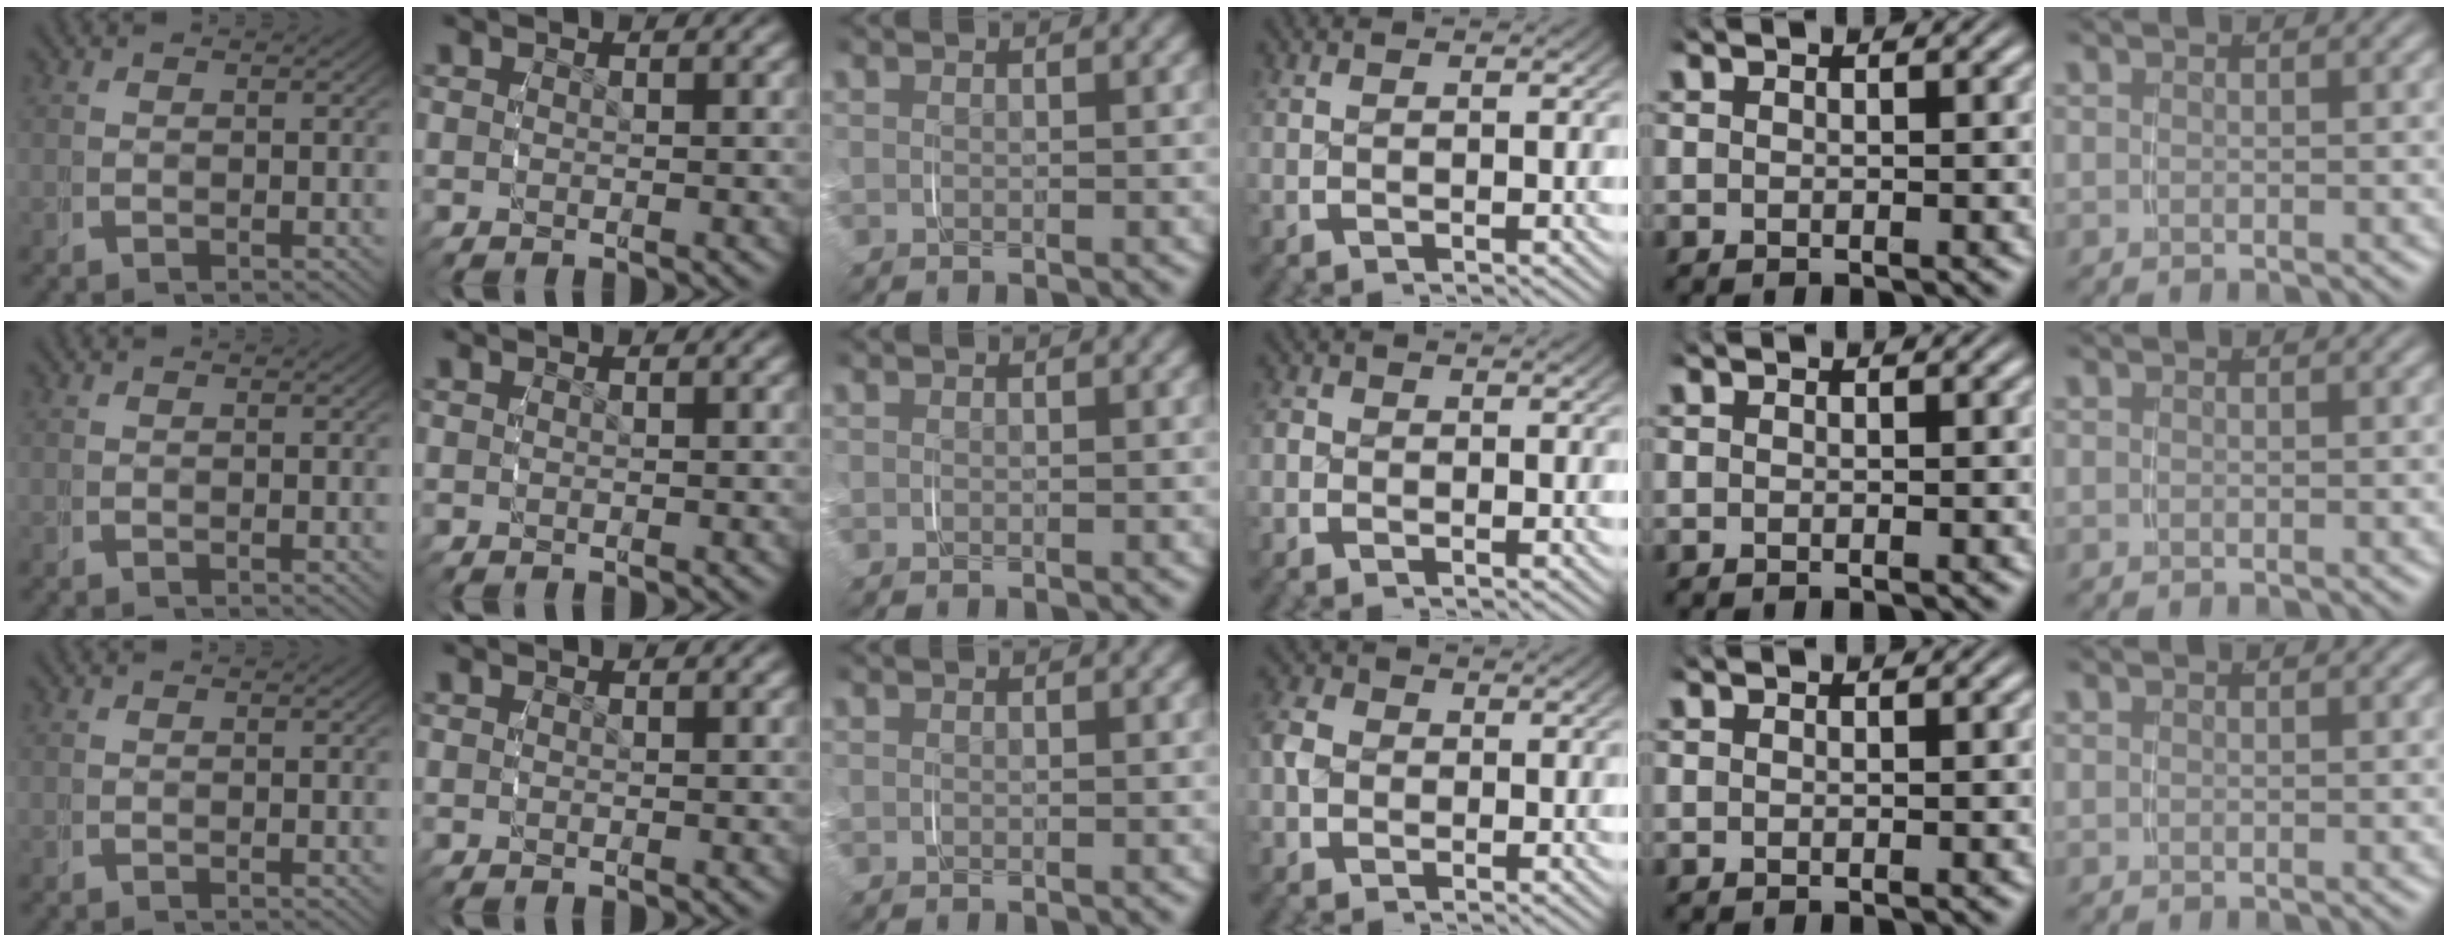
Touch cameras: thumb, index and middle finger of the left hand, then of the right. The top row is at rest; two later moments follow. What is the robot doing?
{"motion": "grasp_and_lifting", "object": "phone"}